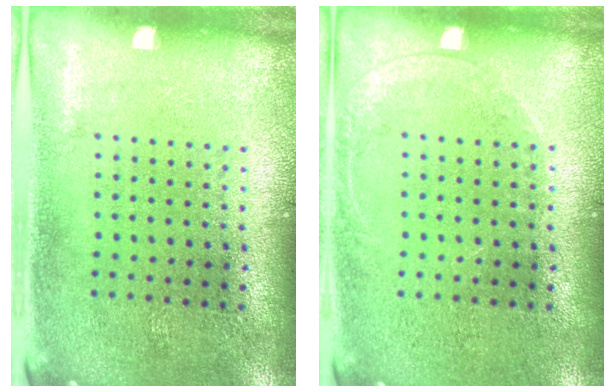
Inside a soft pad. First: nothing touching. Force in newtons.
{"total": 1.0, "press": 1.0, "slide": 0.2}